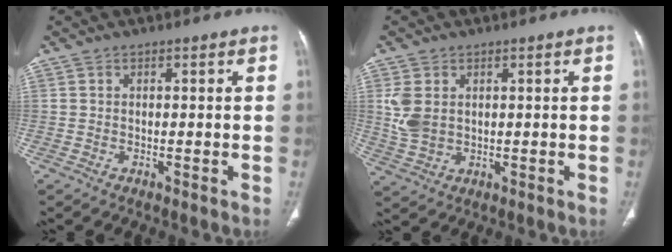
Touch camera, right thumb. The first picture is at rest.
{"total": 5.9, "force": [1.3, 4.3, 3.9], "torque": [-0.082, -0.005, 0.037]}